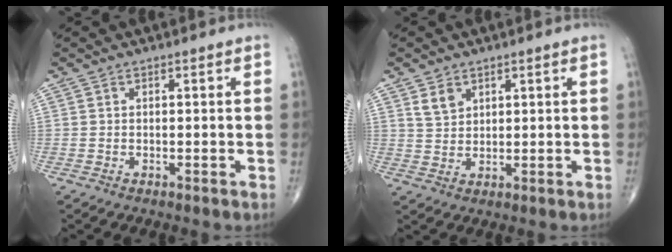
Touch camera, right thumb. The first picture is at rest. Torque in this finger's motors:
{"motor_torque": [-0.34, 0.50, 0.18, 0.06, 0.01]}